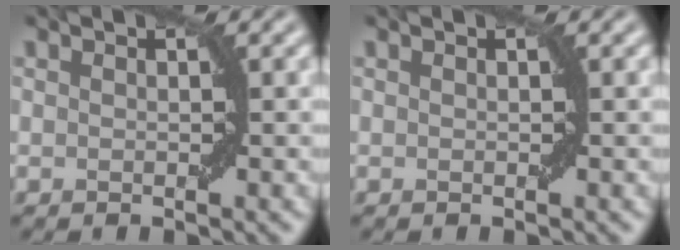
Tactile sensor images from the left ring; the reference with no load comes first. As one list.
[{"total": 0.0}]